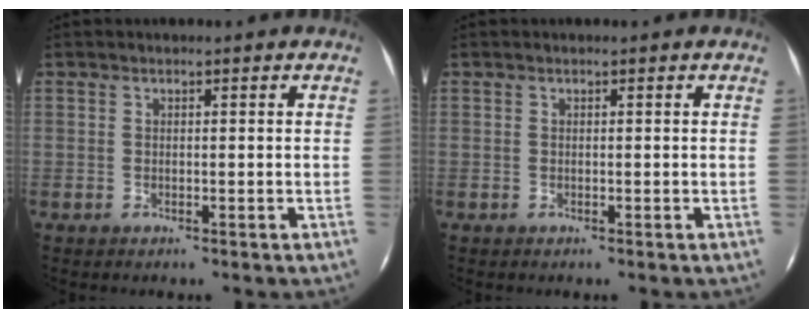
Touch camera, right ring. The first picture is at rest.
{"total": 0.0}